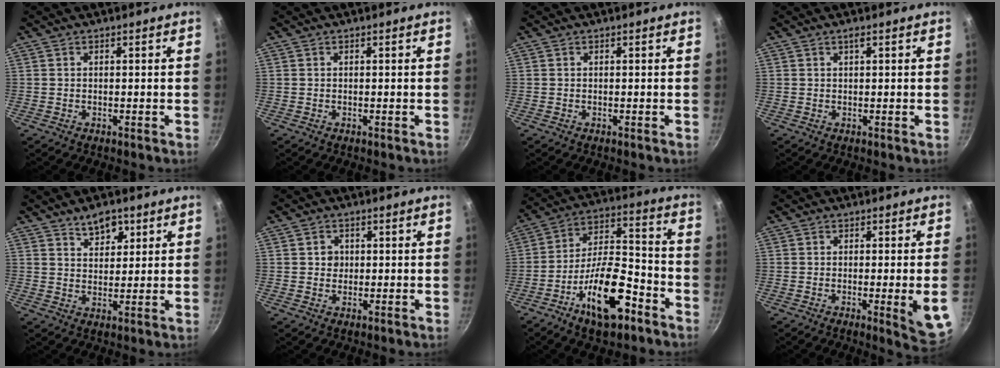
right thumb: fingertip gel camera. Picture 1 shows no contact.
{"total": 0.0}
{"total": 0.0}
{"total": 1.0, "force": [0.5, 0.1, 0.9], "torque": [-0.014, -0.003, 0.008]}
{"total": 5.8, "force": [3.6, 3.3, 3.0], "torque": [-0.024, -0.020, 0.056]}
{"total": 2.4, "force": [0.4, 2.2, 0.8], "torque": [-0.001, 0.002, 0.004]}
{"total": 16.9, "force": [-8.6, 7.0, 12.7], "torque": [-0.201, 0.060, -0.149]}
{"total": 7.9, "force": [-1.5, 1.0, 7.7], "torque": [-0.089, -0.003, -0.015]}